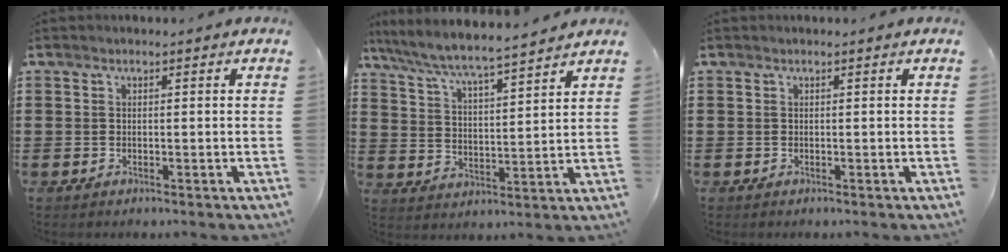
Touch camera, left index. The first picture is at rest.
{"total": 5.9, "force": [5.5, -0.1, 2.0], "torque": [-0.065, -0.035, 0.091]}
{"total": 0.0}